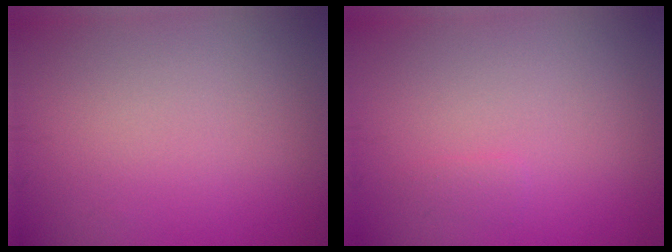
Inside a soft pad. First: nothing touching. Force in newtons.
{"total": 0.6, "press": 0.5, "slide": 0.1}